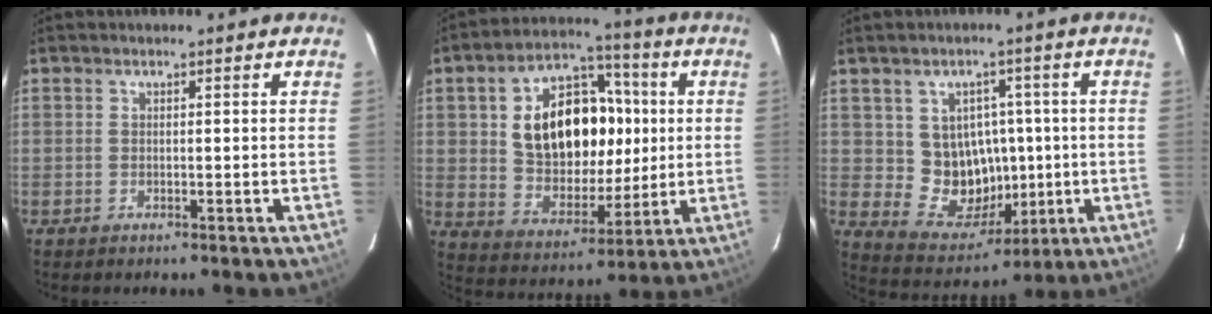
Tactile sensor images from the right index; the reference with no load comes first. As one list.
[{"total": 18.5, "force": [3.0, 12.2, 13.5], "torque": [-0.256, 0.029, 0.066]}, {"total": 10.9, "force": [0.3, 10.1, 4.2], "torque": [-0.082, 0.005, 0.025]}]